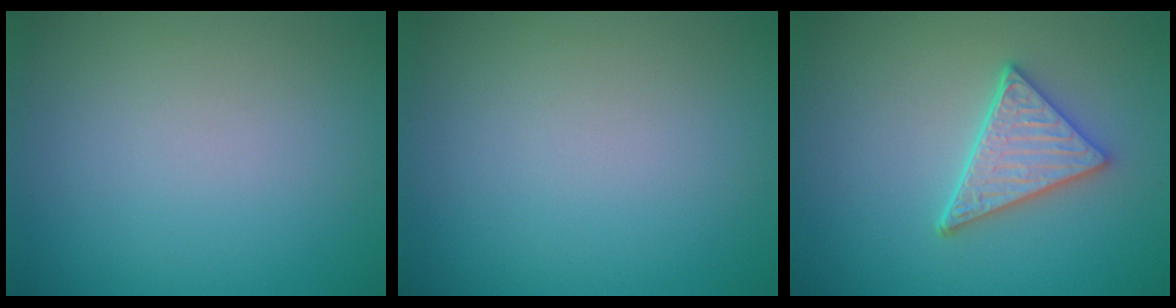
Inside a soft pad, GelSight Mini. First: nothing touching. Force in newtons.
{"total": 0.0}
{"total": 4.3, "press": 3.6, "slide": 2.3}